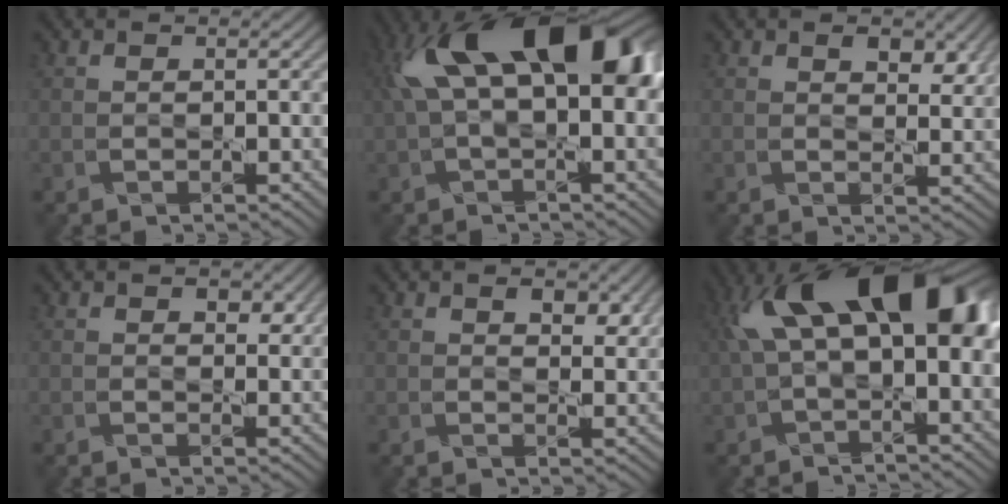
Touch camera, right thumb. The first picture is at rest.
{"total": 15.7, "force": [4.4, 8.0, 12.8], "torque": [-0.205, 0.004, 0.076]}
{"total": 3.7, "force": [2.0, 2.0, 2.5], "torque": [-0.044, -0.010, 0.034]}
{"total": 2.1, "force": [1.0, 1.2, 1.3], "torque": [-0.017, -0.007, 0.018]}
{"total": 3.3, "force": [1.7, 1.7, 2.2], "torque": [-0.036, -0.009, 0.030]}
{"total": 14.1, "force": [3.9, 6.7, 11.8], "torque": [-0.194, 0.006, 0.069]}